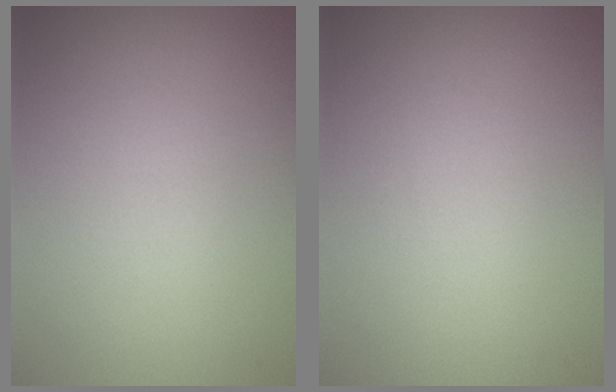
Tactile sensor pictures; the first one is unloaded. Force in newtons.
{"total": 0.0}